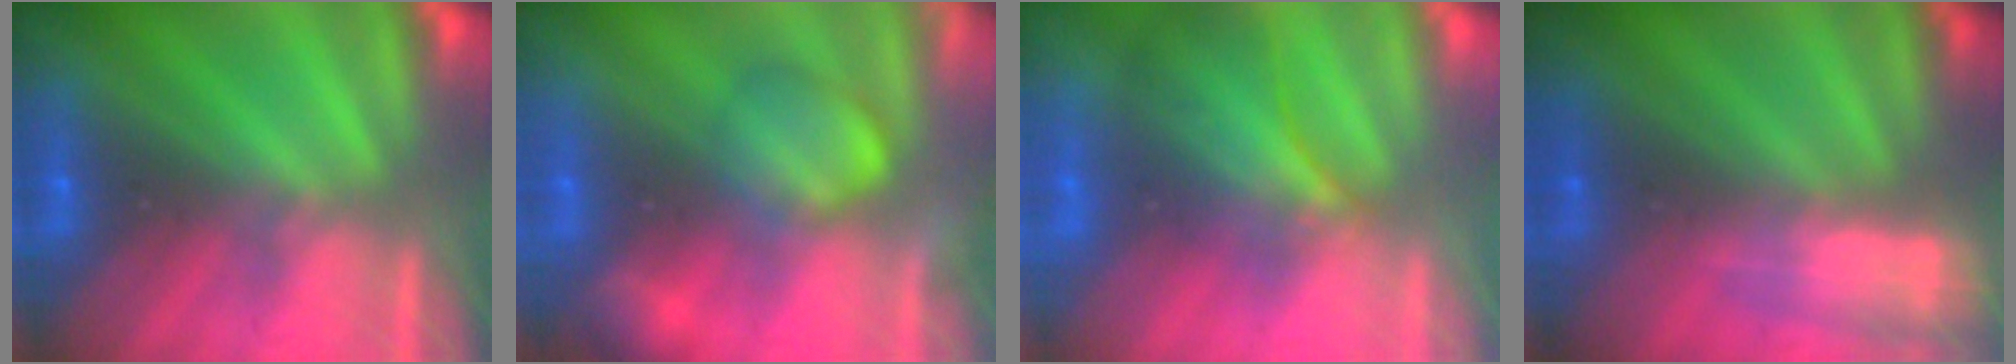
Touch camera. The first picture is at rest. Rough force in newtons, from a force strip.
{"total": 2.4}
{"total": 3.7}
{"total": 2.5}